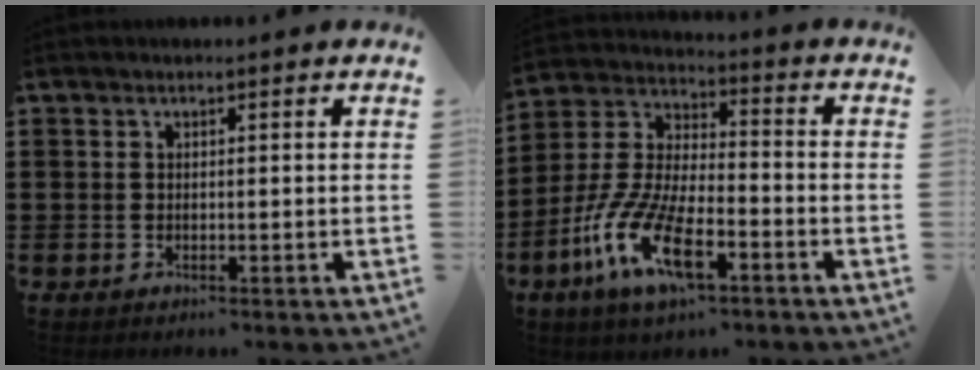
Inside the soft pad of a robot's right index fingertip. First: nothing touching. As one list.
[{"total": 12.5, "force": [-6.6, 4.6, 9.6], "torque": [-0.235, -0.008, -0.131]}]